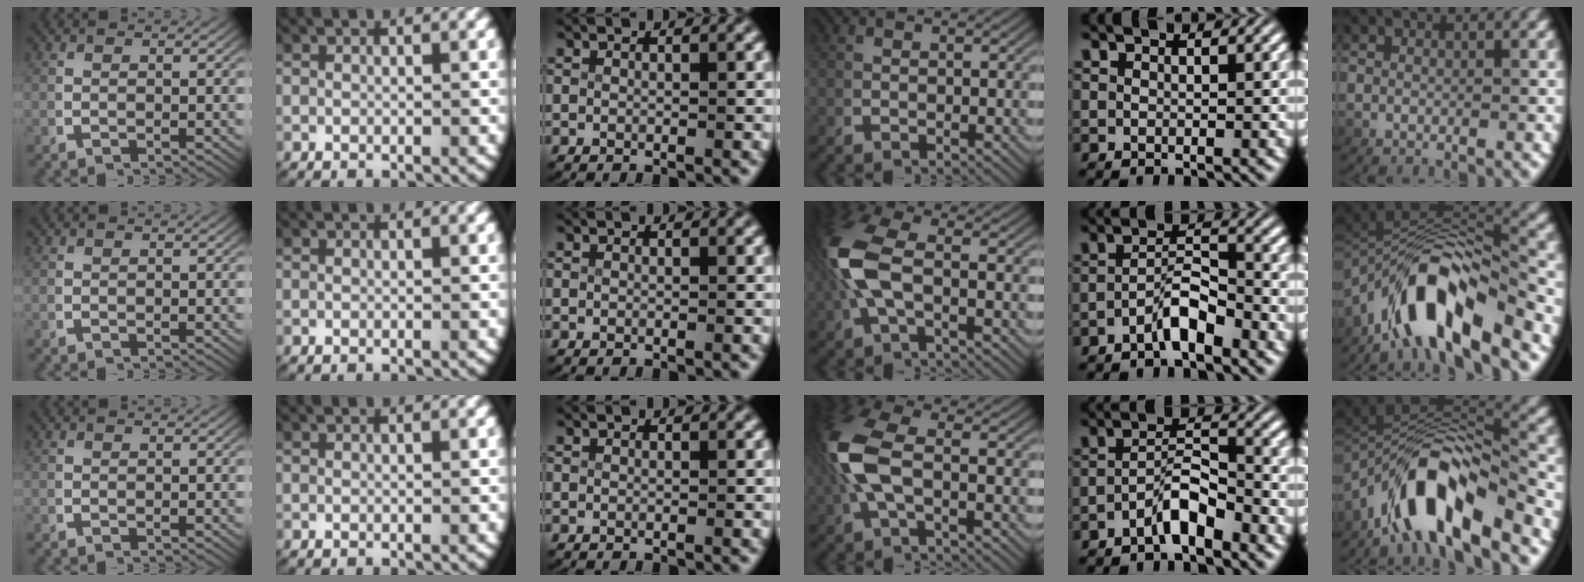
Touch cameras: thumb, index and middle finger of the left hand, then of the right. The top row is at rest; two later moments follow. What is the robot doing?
{"motion": "lift_and_place", "object": "fork"}